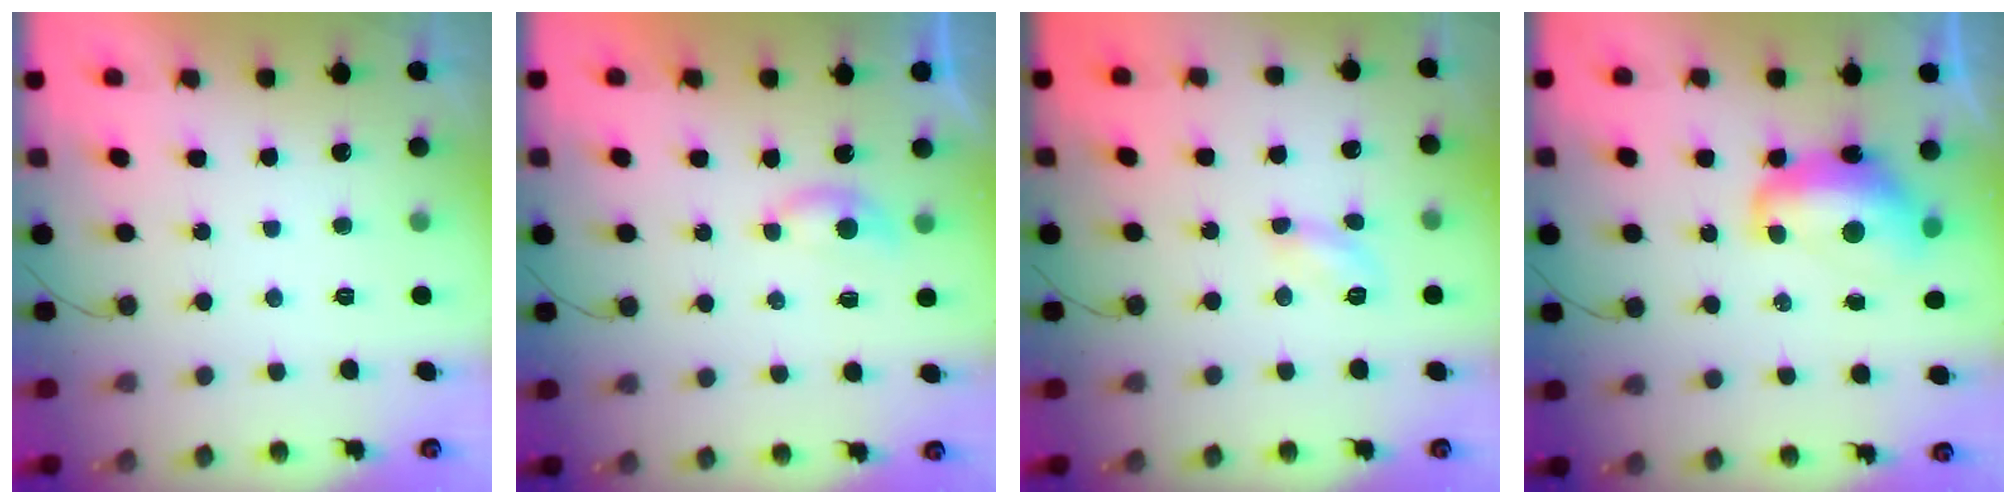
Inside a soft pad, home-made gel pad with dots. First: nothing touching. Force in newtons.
{"total": 3.1, "press": 3.1, "slide": 0.4}
{"total": 5.0, "press": 5.0, "slide": 0.5}
{"total": 11.9, "press": 11.9, "slide": 1.2}